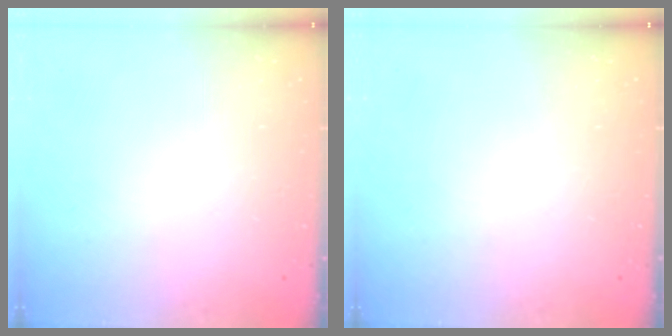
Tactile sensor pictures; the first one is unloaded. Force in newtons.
{"total": 0.0}